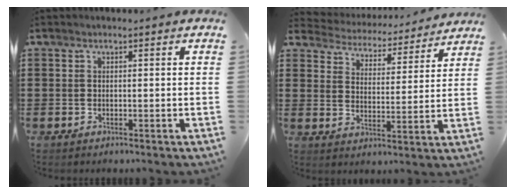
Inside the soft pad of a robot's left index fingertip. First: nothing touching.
{"total": 3.8, "force": [3.8, 0.2, -0.3], "torque": [-0.023, -0.036, 0.058]}